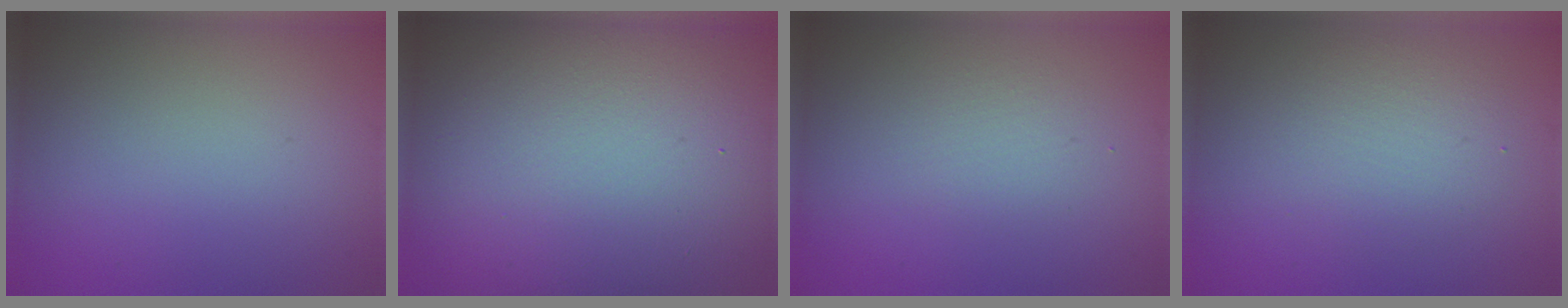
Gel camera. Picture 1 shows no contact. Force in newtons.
{"total": 20.1, "press": 20.0, "slide": 1.2}
{"total": 1.4, "press": 1.4, "slide": 0.0}
{"total": 2.9, "press": 2.9, "slide": 0.2}